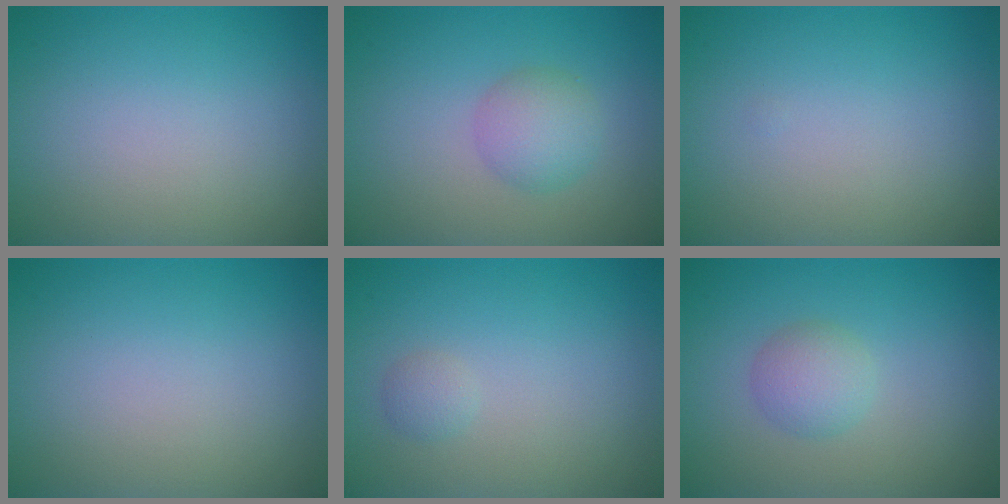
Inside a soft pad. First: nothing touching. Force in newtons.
{"total": 2.8, "press": 2.8, "slide": 0.0}
{"total": 0.0}
{"total": 0.0}
{"total": 0.9, "press": 0.9, "slide": 0.0}
{"total": 2.3, "press": 2.3, "slide": 0.1}